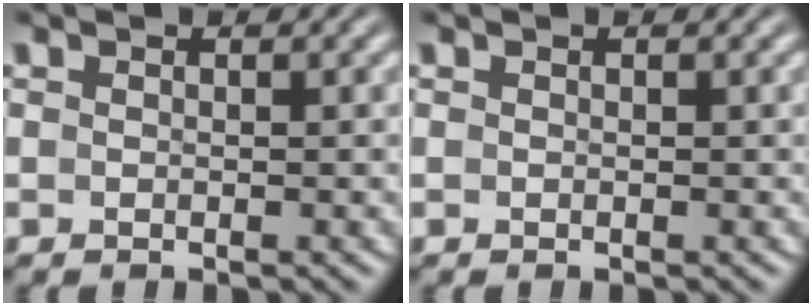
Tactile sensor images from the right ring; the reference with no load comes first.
{"total": 0.0}